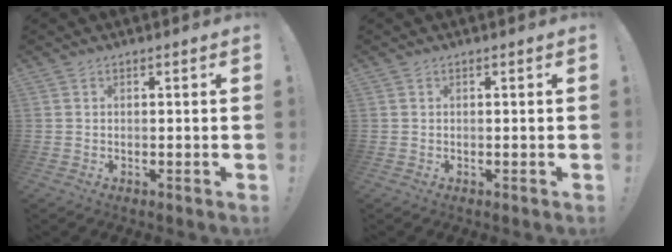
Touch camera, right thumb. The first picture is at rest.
{"total": 0.0}